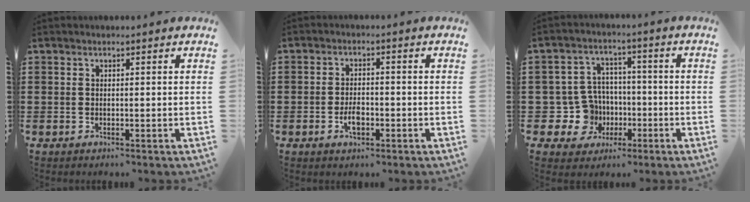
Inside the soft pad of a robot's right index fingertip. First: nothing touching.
{"total": 3.4, "force": [-1.2, 1.6, 2.7], "torque": [-0.058, 0.000, -0.024]}
{"total": 8.5, "force": [-1.6, 7.8, 3.0], "torque": [-0.113, 0.008, -0.021]}